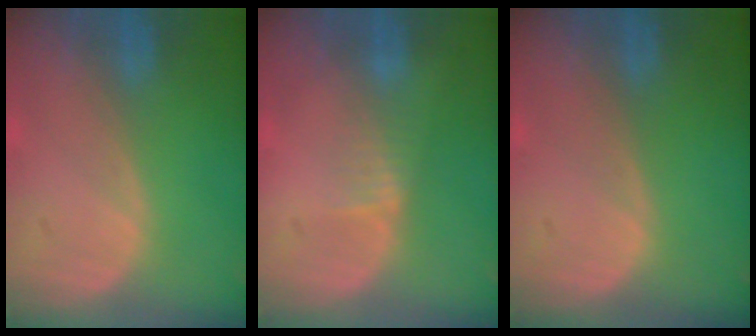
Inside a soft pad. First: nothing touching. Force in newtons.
{"total": 1.8, "press": 1.5, "slide": 1.0}
{"total": 0.0}